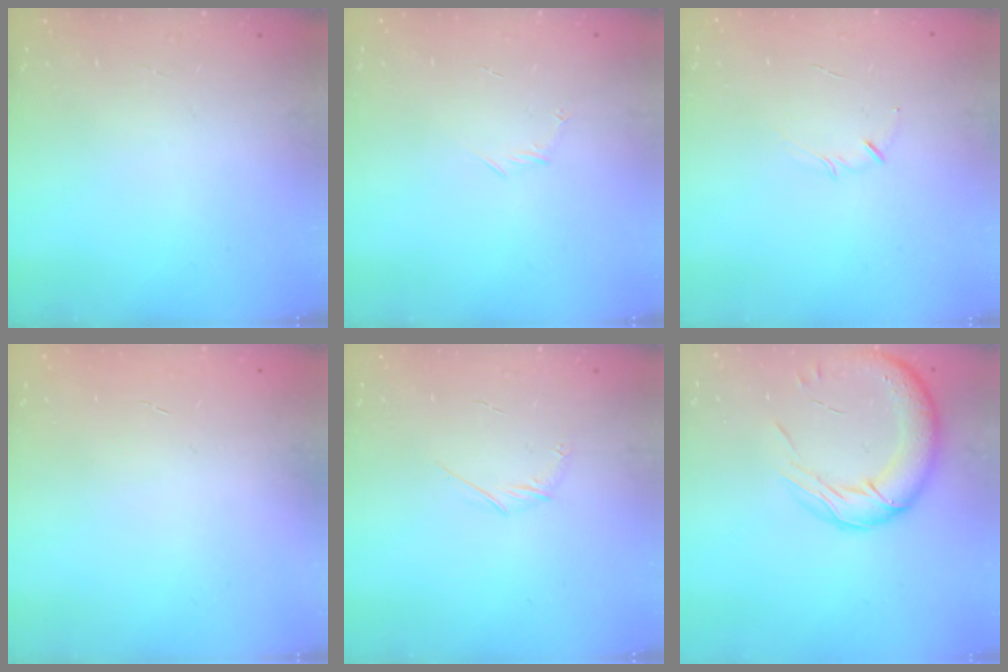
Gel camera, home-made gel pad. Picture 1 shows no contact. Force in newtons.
{"total": 4.1, "press": 3.9, "slide": 1.2}
{"total": 3.1, "press": 3.0, "slide": 0.7}
{"total": 0.0}
{"total": 4.3, "press": 4.1, "slide": 1.1}
{"total": 16.4, "press": 15.8, "slide": 4.5}